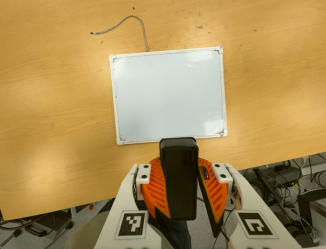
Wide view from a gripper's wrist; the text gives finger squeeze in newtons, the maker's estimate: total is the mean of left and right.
{"total": 10.7, "left": 10.4, "right": 11.1}